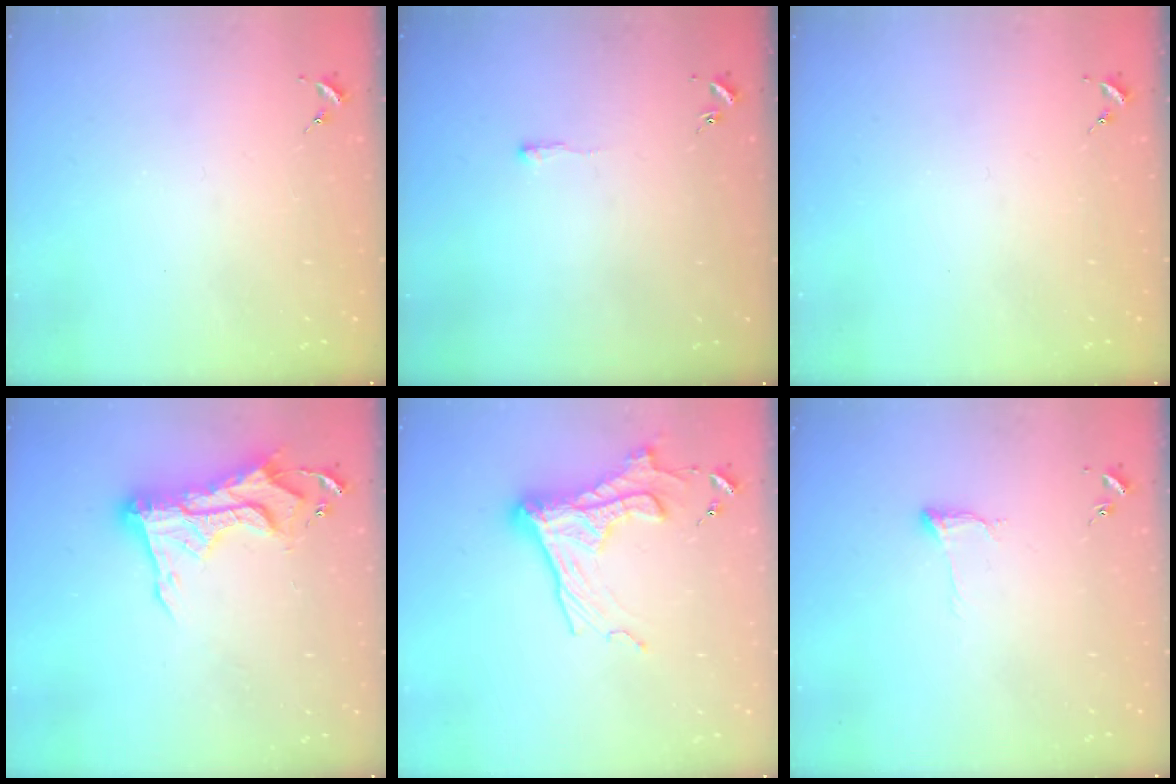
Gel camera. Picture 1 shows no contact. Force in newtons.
{"total": 2.1, "press": 2.1, "slide": 0.4}
{"total": 0.0}
{"total": 16.4, "press": 16.4, "slide": 1.3}
{"total": 17.0, "press": 16.9, "slide": 1.4}
{"total": 6.1, "press": 6.0, "slide": 0.8}